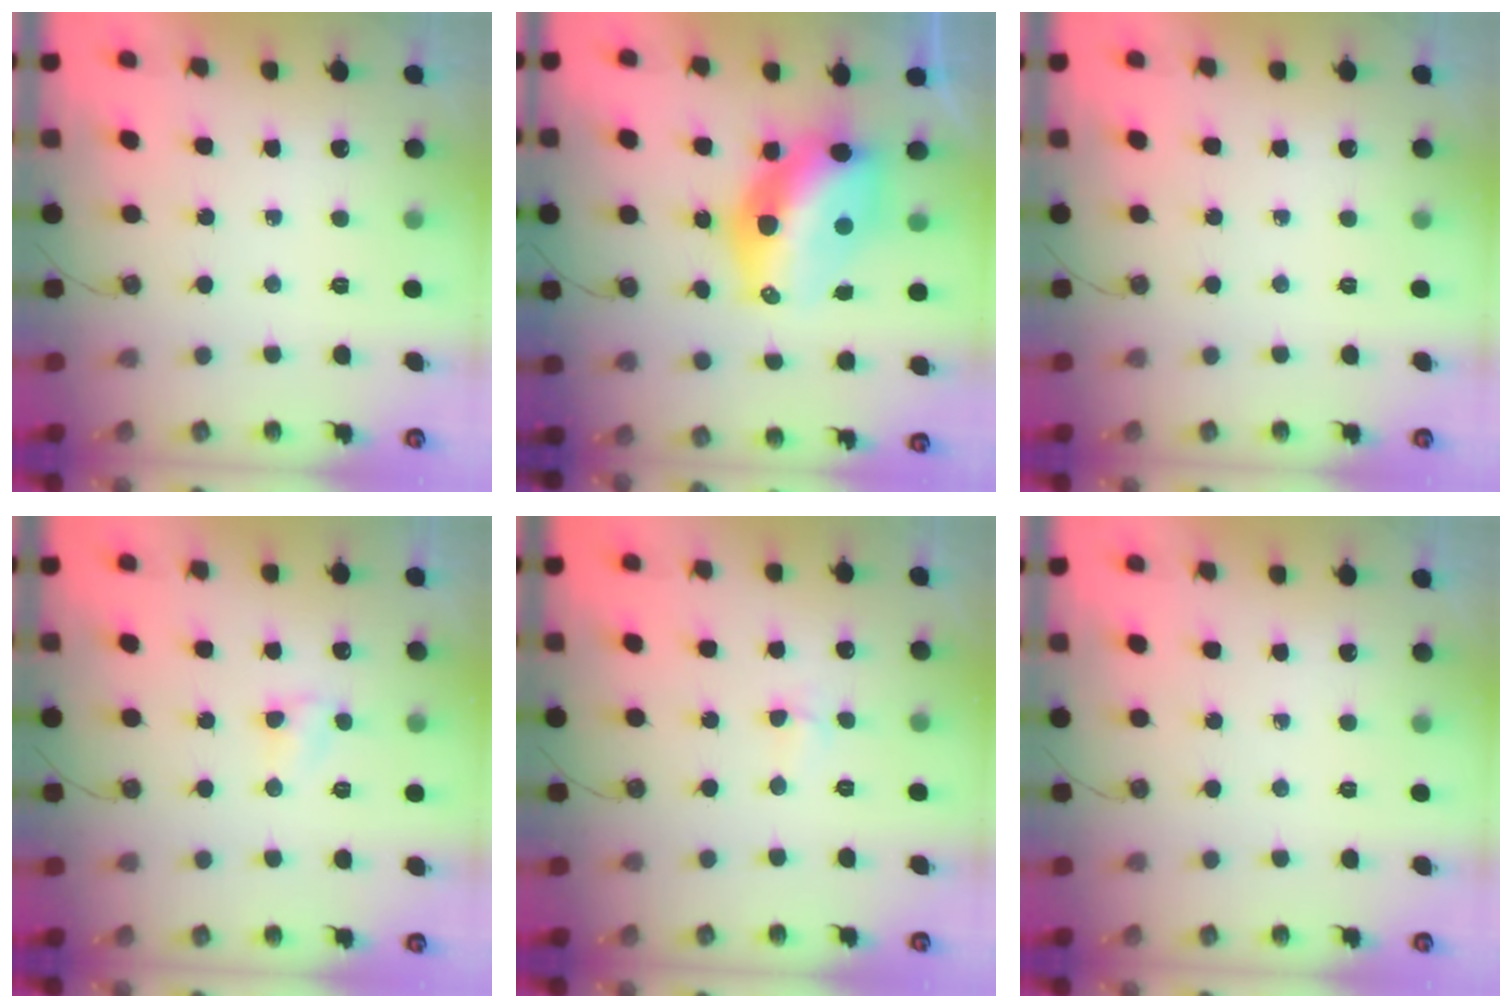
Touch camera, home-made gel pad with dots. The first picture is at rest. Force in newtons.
{"total": 14.2, "press": 14.1, "slide": 1.1}
{"total": 0.0}
{"total": 3.7, "press": 3.6, "slide": 0.5}
{"total": 2.9, "press": 2.8, "slide": 0.7}
{"total": 0.0}